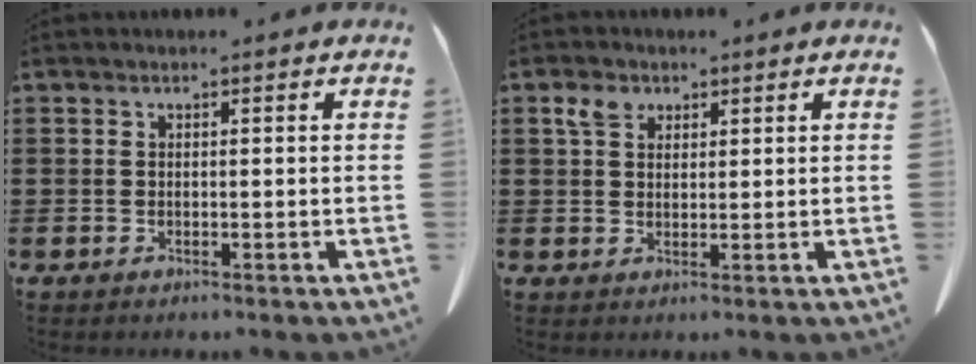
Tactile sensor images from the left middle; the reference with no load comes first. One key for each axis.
{"total": 3.0, "fx": 1.8, "fy": 2.0, "fz": 1.2, "tx": -0.032, "ty": 0.006, "tz": 0.033}